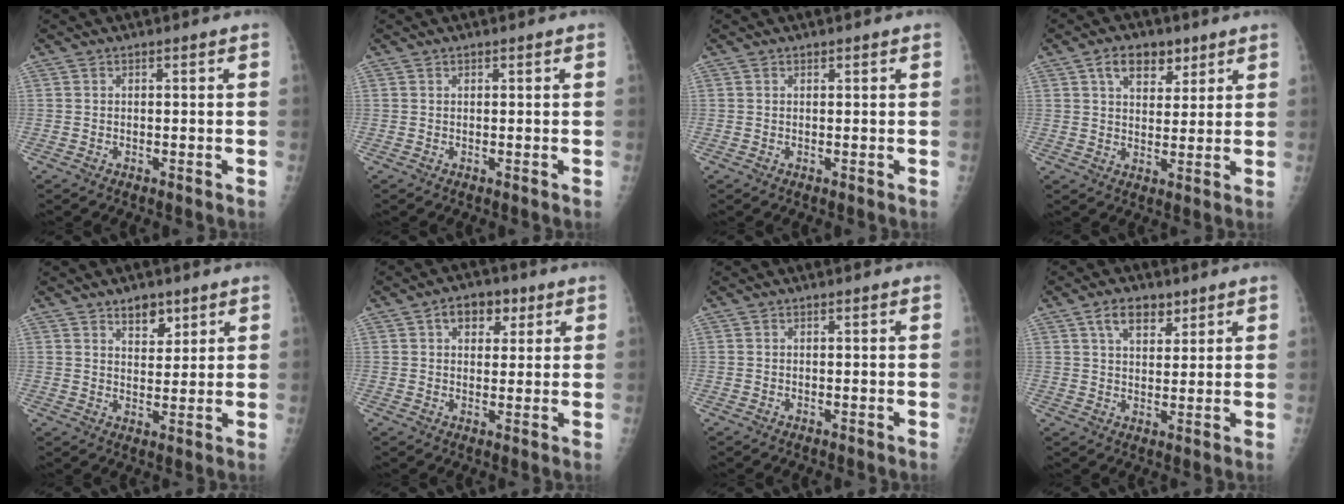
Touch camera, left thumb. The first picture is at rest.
{"total": 0.0}
{"total": 0.0}
{"total": 7.5, "force": [4.1, 4.6, 4.2], "torque": [-0.038, -0.018, 0.065]}
{"total": 5.0, "force": [3.3, 2.8, 2.6], "torque": [-0.013, -0.021, 0.053]}
{"total": 6.4, "force": [2.8, 4.4, 3.8], "torque": [-0.023, -0.003, 0.037]}
{"total": 0.0}
{"total": 6.2, "force": [3.6, 3.5, 3.6], "torque": [-0.040, -0.017, 0.063]}